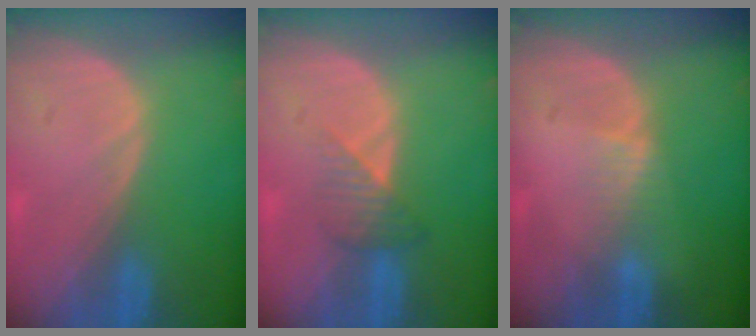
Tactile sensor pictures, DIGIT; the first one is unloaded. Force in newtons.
{"total": 3.3, "press": 3.1, "slide": 1.1}
{"total": 1.6, "press": 1.6, "slide": 0.3}